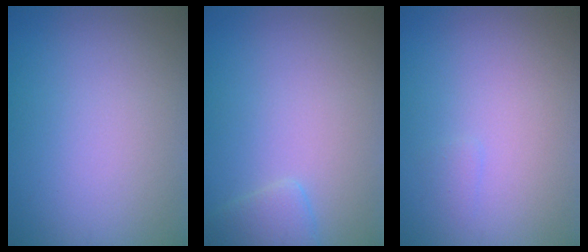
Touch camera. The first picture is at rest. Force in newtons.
{"total": 1.8, "press": 1.8, "slide": 0.2}
{"total": 0.5, "press": 0.5, "slide": 0.1}